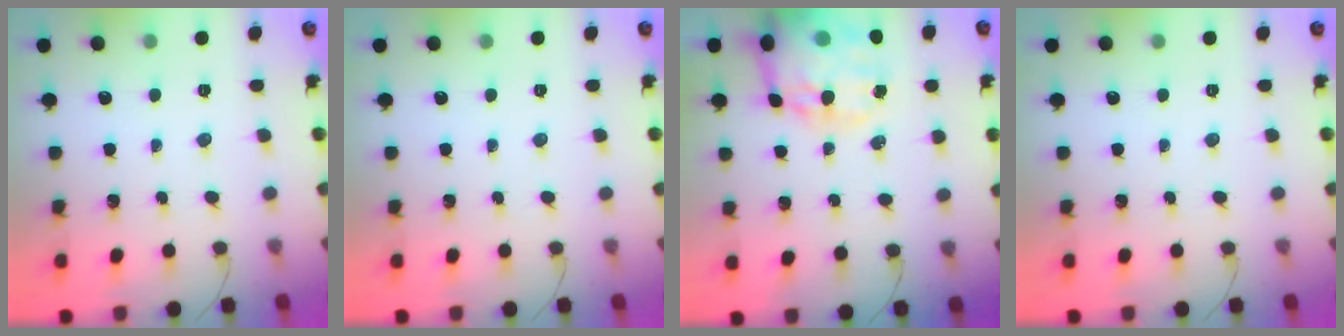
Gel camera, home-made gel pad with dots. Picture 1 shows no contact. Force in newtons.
{"total": 0.0}
{"total": 21.7, "press": 21.2, "slide": 4.6}
{"total": 0.0}